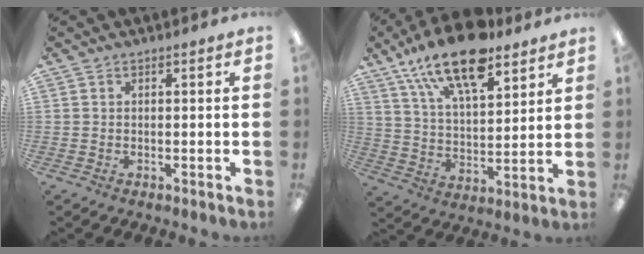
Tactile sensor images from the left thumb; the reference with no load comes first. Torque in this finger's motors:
{"motor_torque": [0.43, 0.54, 1.67, -1.11, 0.35]}